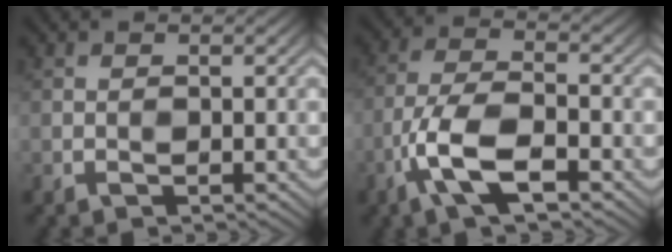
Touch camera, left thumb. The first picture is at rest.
{"total": 7.9, "force": [-3.6, 3.0, 6.3], "torque": [-0.133, 0.001, -0.076]}